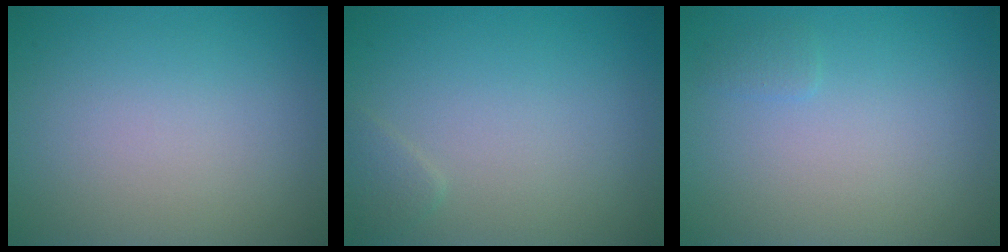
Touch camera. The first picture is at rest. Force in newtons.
{"total": 0.9, "press": 0.9, "slide": 0.1}
{"total": 0.6, "press": 0.6, "slide": 0.0}